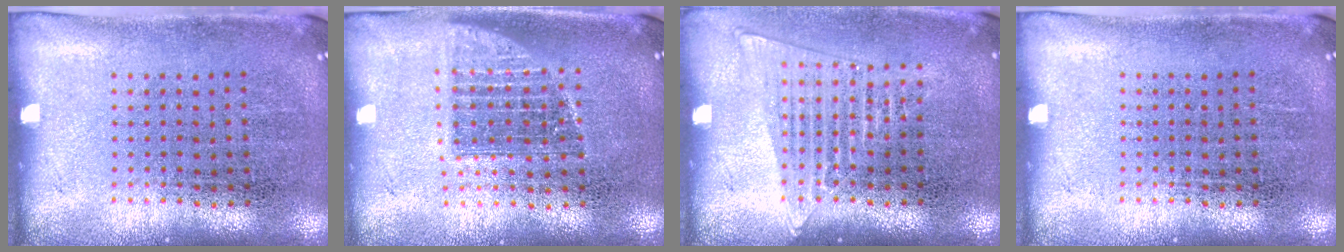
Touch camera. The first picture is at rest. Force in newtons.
{"total": 1.2, "press": 1.0, "slide": 0.7}
{"total": 1.3, "press": 1.2, "slide": 0.6}
{"total": 0.0}